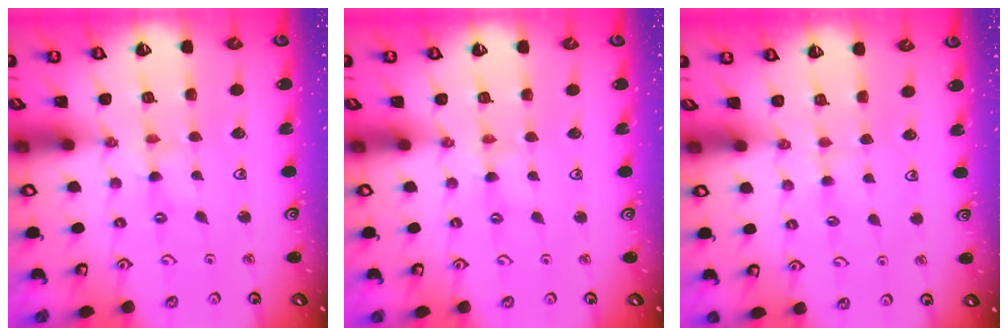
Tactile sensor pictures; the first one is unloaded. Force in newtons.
{"total": 2.0, "press": 2.0, "slide": 0.4}
{"total": 1.9, "press": 1.9, "slide": 0.4}